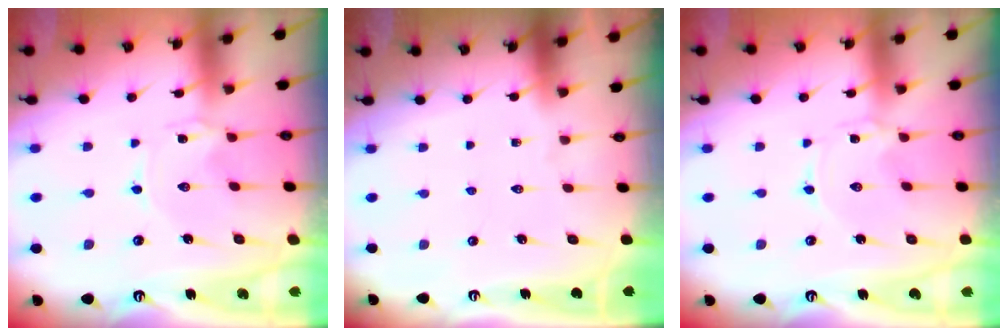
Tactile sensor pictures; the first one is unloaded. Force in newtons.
{"total": 0.0}
{"total": 0.0}